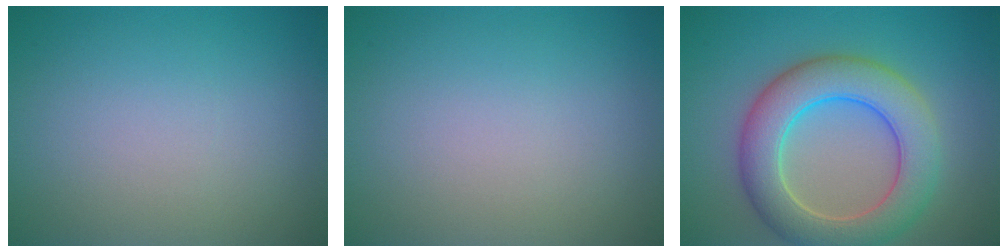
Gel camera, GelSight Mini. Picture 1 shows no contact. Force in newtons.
{"total": 0.0}
{"total": 7.6, "press": 7.6, "slide": 0.4}